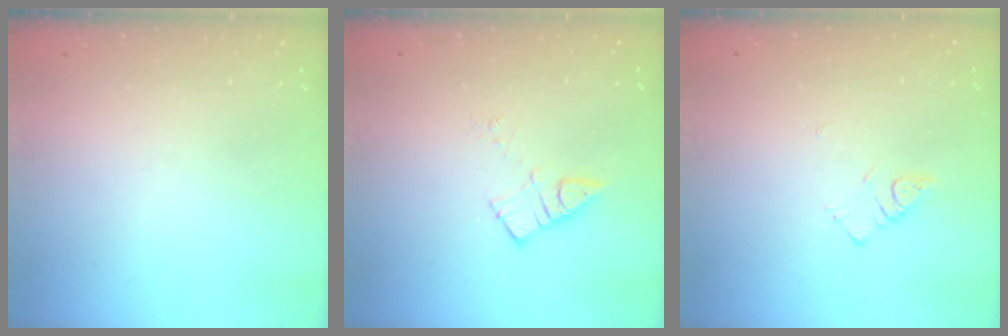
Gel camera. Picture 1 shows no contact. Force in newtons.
{"total": 5.2, "press": 5.2, "slide": 0.3}
{"total": 3.3, "press": 3.3, "slide": 0.5}